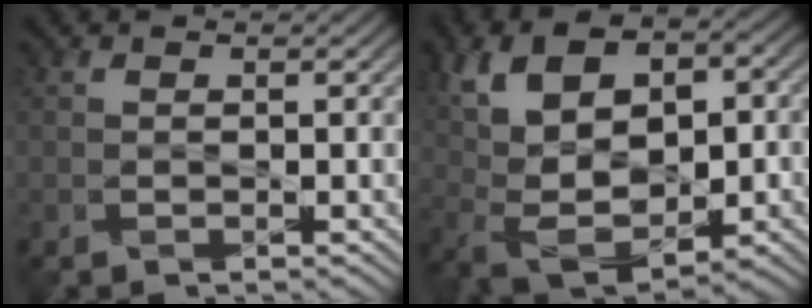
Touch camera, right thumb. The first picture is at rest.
{"total": 12.8, "force": [2.2, 7.6, 10.0], "torque": [-0.204, 0.023, 0.050]}